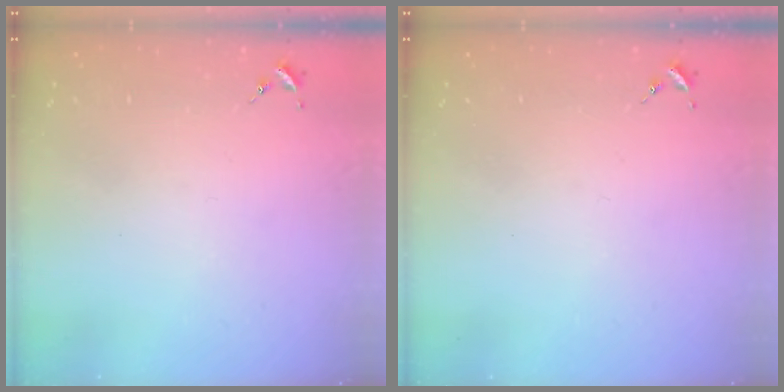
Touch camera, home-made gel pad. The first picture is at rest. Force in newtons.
{"total": 0.0}